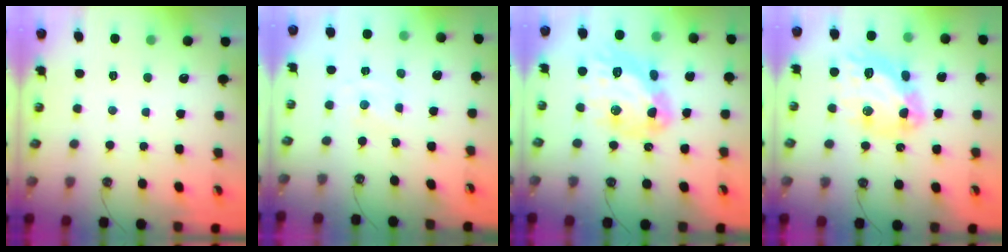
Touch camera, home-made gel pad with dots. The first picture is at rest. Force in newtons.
{"total": 0.0}
{"total": 18.7, "press": 18.6, "slide": 1.6}
{"total": 17.0, "press": 16.9, "slide": 1.7}